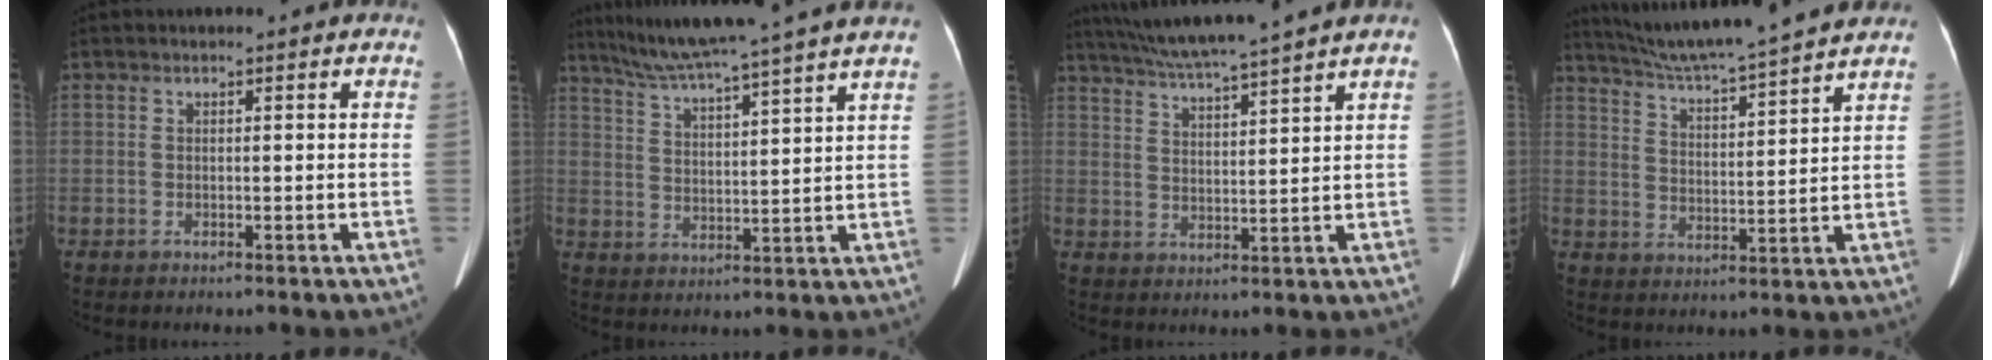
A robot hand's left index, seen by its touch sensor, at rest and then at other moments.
{"total": 16.2, "force": [13.7, -1.8, 8.4], "torque": [-0.143, 0.004, 0.199]}
{"total": 11.8, "force": [10.3, -1.9, 5.5], "torque": [-0.098, 0.007, 0.166]}
{"total": 16.3, "force": [14.7, -1.0, 6.9], "torque": [-0.124, 0.002, 0.220]}